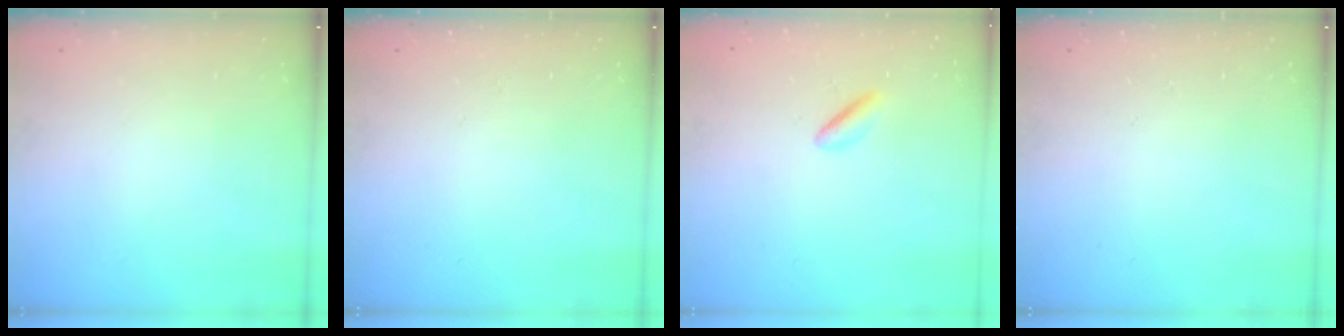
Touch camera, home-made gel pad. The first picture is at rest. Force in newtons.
{"total": 0.0}
{"total": 2.1, "press": 1.9, "slide": 0.9}
{"total": 0.0}